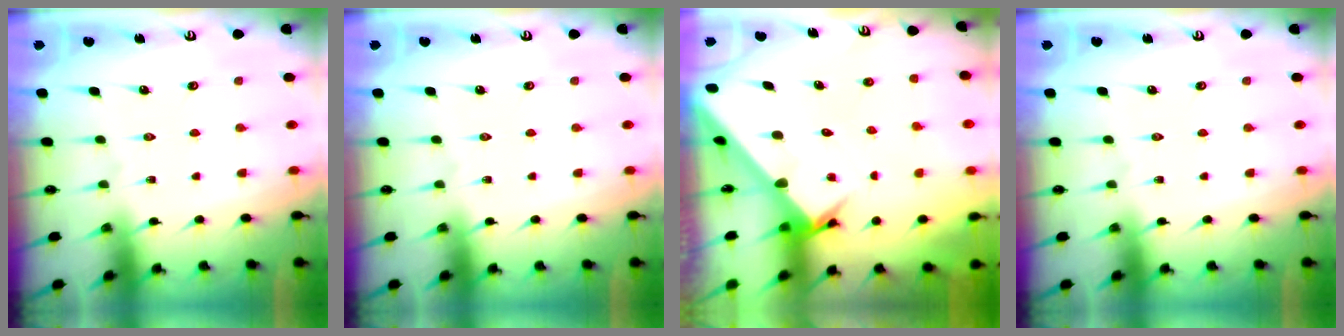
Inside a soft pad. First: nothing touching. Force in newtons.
{"total": 0.0}
{"total": 3.2, "press": 3.1, "slide": 0.2}
{"total": 0.0}